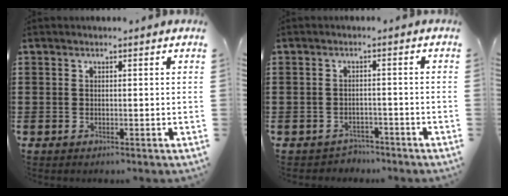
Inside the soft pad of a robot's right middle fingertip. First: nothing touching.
{"total": 2.0, "force": [-1.9, 0.5, -0.1], "torque": [-0.009, -0.002, -0.042]}